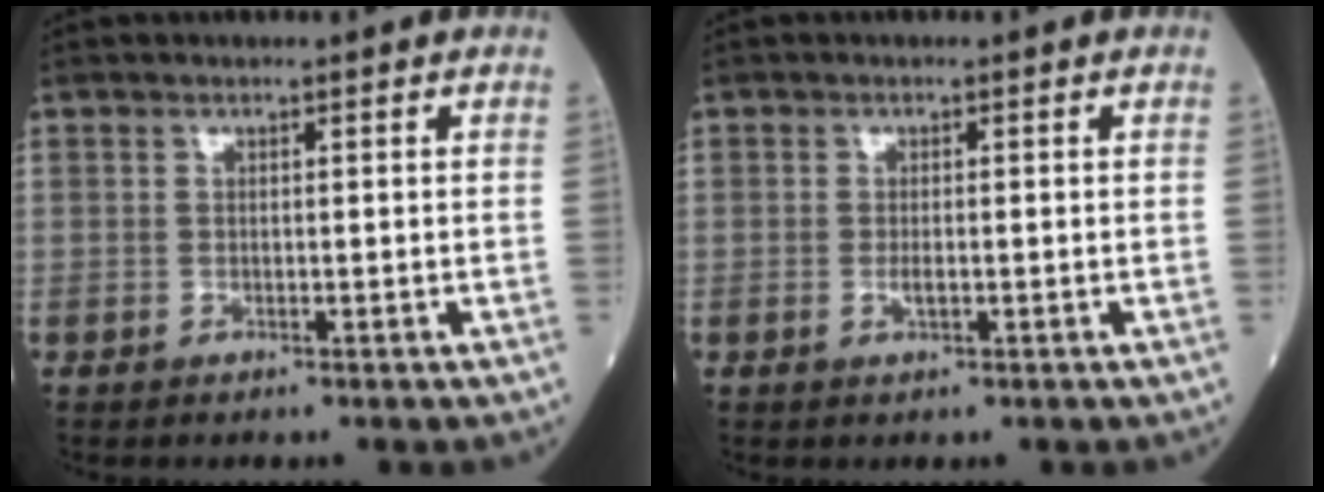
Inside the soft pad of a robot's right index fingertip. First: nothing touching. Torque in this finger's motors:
{"motor_torque": [0.11, -0.07, 0.16, 0.04]}